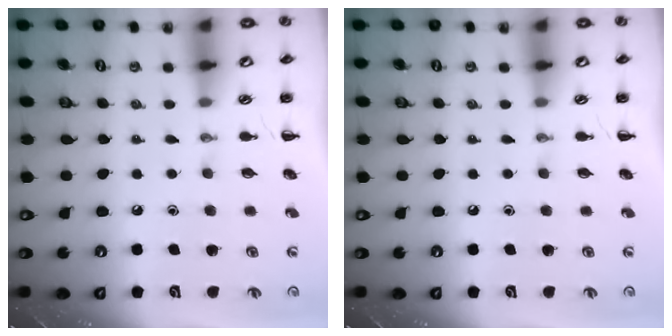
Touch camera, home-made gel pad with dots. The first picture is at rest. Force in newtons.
{"total": 0.0}